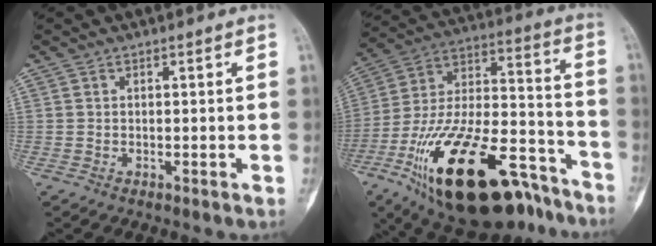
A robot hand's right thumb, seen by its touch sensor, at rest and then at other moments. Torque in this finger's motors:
{"motor_torque": [2.74, 1.24, 1.87, -0.91, 0.70]}